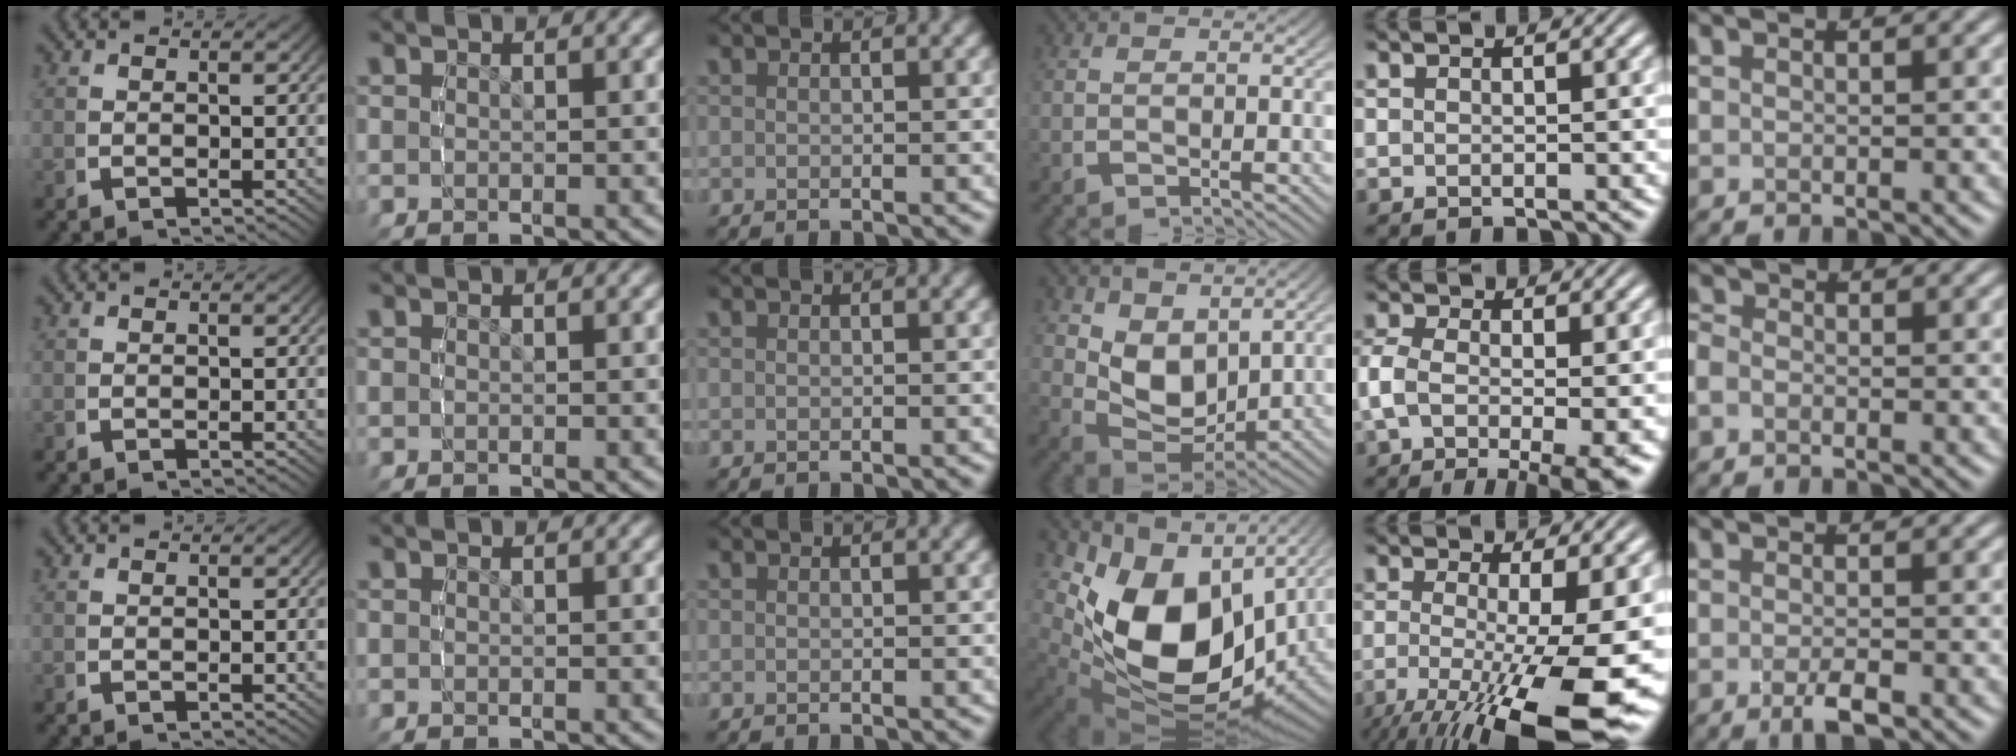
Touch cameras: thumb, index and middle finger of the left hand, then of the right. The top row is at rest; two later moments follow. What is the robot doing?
{"motion": "lift_and_place", "object": "markers"}